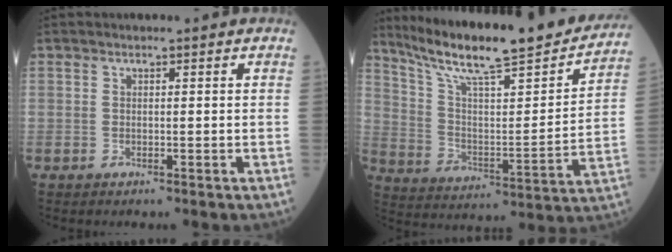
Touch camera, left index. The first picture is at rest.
{"total": 25.3, "force": [21.9, 2.3, 12.5], "torque": [-0.206, -0.027, 0.324]}